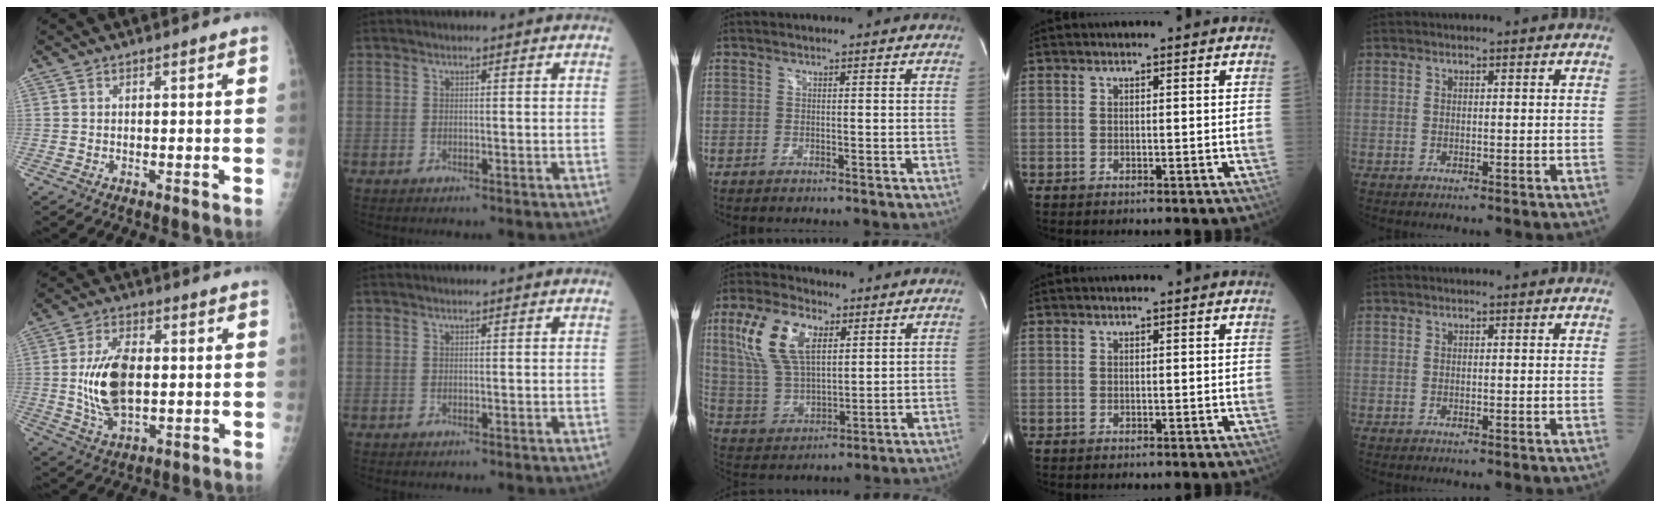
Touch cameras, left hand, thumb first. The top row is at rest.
{"thumb": {"total": 12.1, "force": [0.1, 6.7, 10.1], "torque": [-0.182, -0.001, 0.008]}, "middle": {"total": 13.1, "force": [5.2, 6.2, 10.2], "torque": [-0.224, 0.021, 0.104]}}